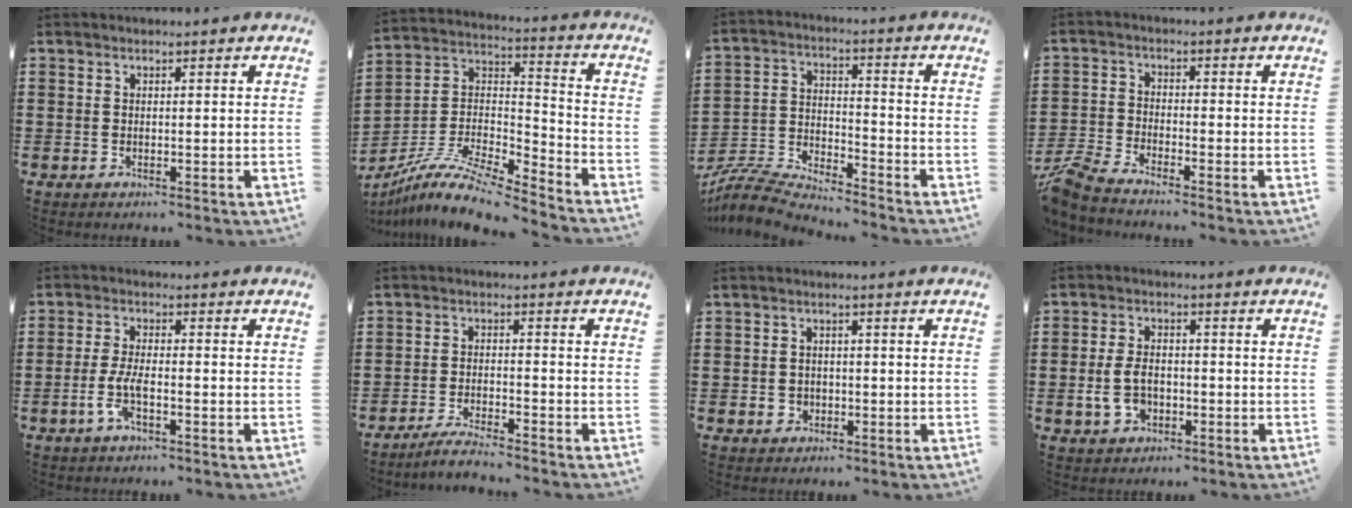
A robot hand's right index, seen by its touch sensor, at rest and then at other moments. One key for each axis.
{"total": 11.3, "fx": -9.7, "fy": 1.6, "fz": 5.5, "tx": -0.112, "ty": 0.012, "tz": -0.192}
{"total": 6.3, "fx": -6.2, "fy": 0.3, "fz": 1.1, "tx": -0.044, "ty": -0.009, "tz": -0.129}
{"total": 4.2, "fx": -4.0, "fy": -0.1, "fz": 1.1, "tx": -0.056, "ty": -0.016, "tz": -0.090}
{"total": 4.8, "fx": -1.8, "fy": 1.5, "fz": 4.2, "tx": -0.098, "ty": -0.004, "tz": -0.040}
{"total": 3.6, "fx": -3.4, "fy": -0.3, "fz": 1.1, "tx": -0.021, "ty": -0.002, "tz": -0.067}
{"total": 2.0, "fx": -0.5, "fy": 1.8, "fz": 0.6, "tx": -0.020, "ty": 0.003, "tz": -0.013}
{"total": 5.6, "fx": -1.4, "fy": 3.4, "fz": 4.2, "tx": -0.099, "ty": -0.001, "tz": -0.027}